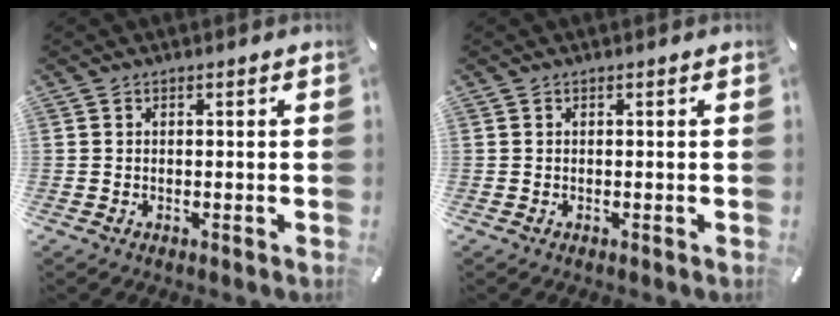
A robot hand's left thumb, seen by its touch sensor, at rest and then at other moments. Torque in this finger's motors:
{"motor_torque": [0.00, 0.00, 0.00, 0.00, 0.00]}